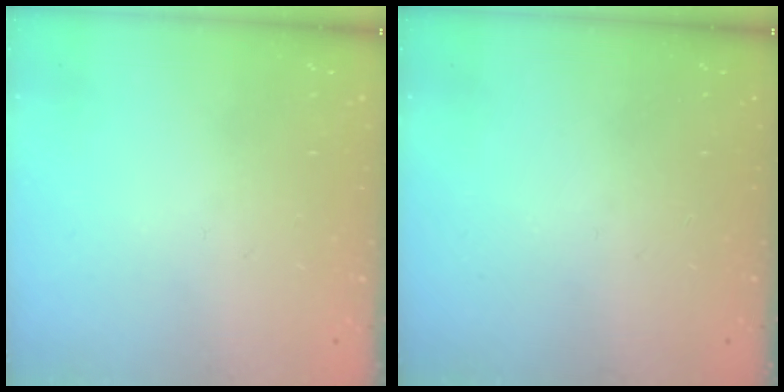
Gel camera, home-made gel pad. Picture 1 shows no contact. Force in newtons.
{"total": 0.0}